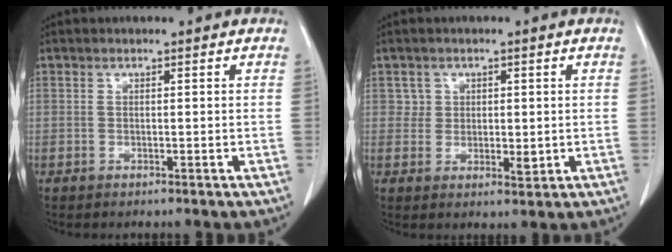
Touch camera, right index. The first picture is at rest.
{"total": 3.1, "force": [0.7, 2.8, 1.3], "torque": [-0.011, -0.004, 0.011]}